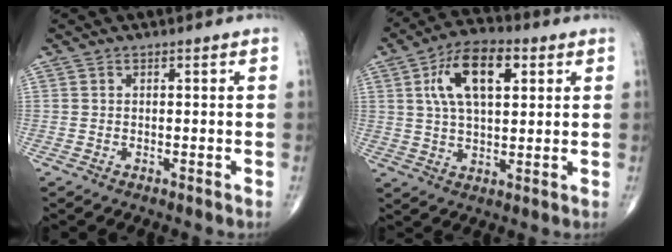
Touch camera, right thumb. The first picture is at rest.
{"total": 13.1, "force": [4.2, 6.6, 10.5], "torque": [-0.178, 0.005, 0.071]}